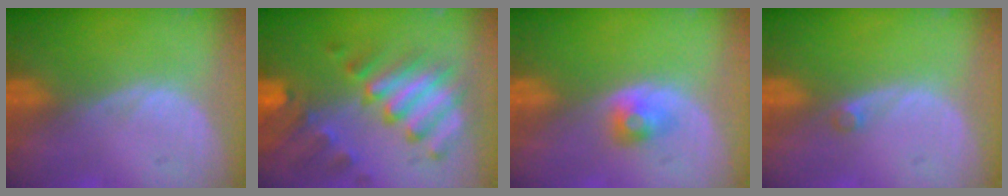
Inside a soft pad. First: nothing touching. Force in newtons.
{"total": 10.0, "press": 8.8, "slide": 4.8}
{"total": 2.5, "press": 2.3, "slide": 0.9}
{"total": 1.0, "press": 0.9, "slide": 0.5}